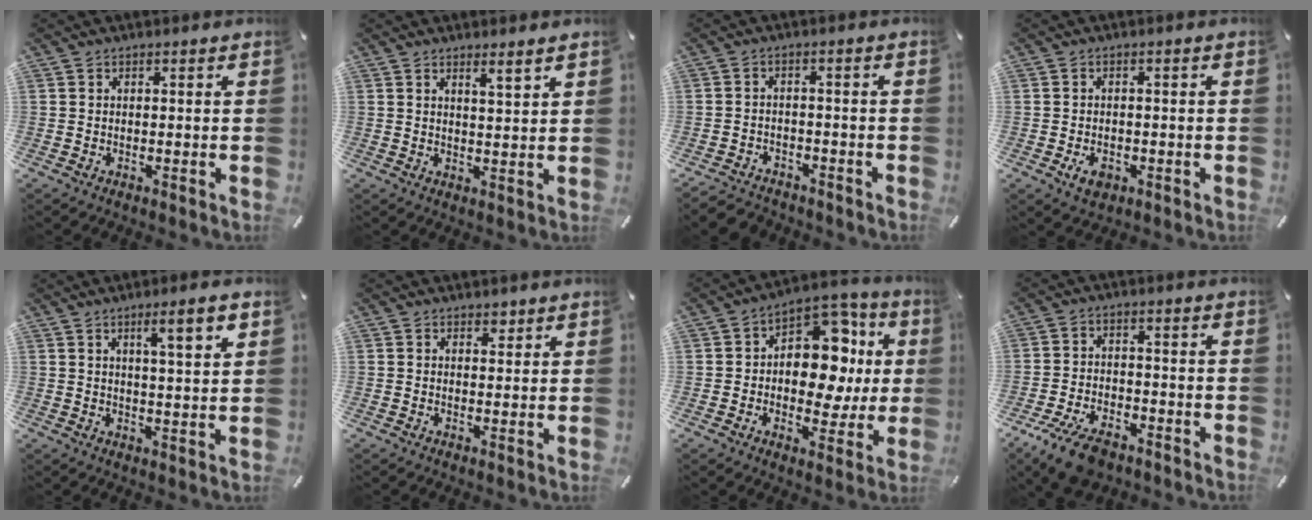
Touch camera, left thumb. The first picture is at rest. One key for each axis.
{"total": 3.0, "fx": 2.6, "fy": -0.1, "fz": 1.6, "tx": -0.027, "ty": -0.016, "tz": 0.043}
{"total": 3.6, "fx": -3.0, "fy": 1.9, "fz": 0.5, "tx": -0.015, "ty": 0.018, "tz": -0.061}
{"total": 3.8, "fx": -1.5, "fy": 2.6, "fz": 2.3, "tx": -0.037, "ty": 0.004, "tz": -0.029}
{"total": 7.3, "fx": 3.6, "fy": 0.9, "fz": 6.3, "tx": -0.096, "ty": -0.013, "tz": 0.053}
{"total": 1.7, "fx": 1.1, "fy": 1.2, "fz": 0.4, "tx": 0.007, "ty": -0.004, "tz": 0.016}
{"total": 14.0, "fx": 1.0, "fy": 10.0, "fz": 9.7, "tx": -0.120, "ty": -0.015, "tz": 0.019}
{"total": 9.0, "fx": -6.0, "fy": 4.4, "fz": 4.9, "tx": -0.099, "ty": 0.028, "tz": -0.110}